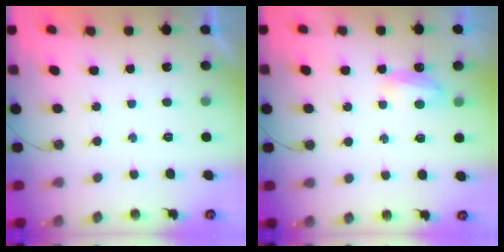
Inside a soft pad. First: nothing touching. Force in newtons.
{"total": 4.4, "press": 4.4, "slide": 0.6}